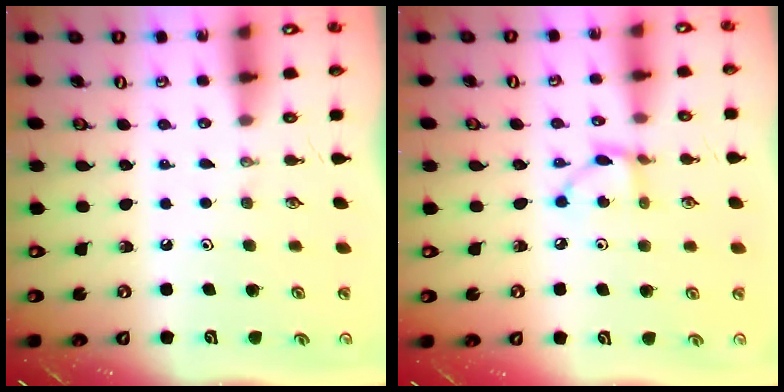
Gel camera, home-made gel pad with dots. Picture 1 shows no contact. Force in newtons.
{"total": 4.6, "press": 4.6, "slide": 0.2}